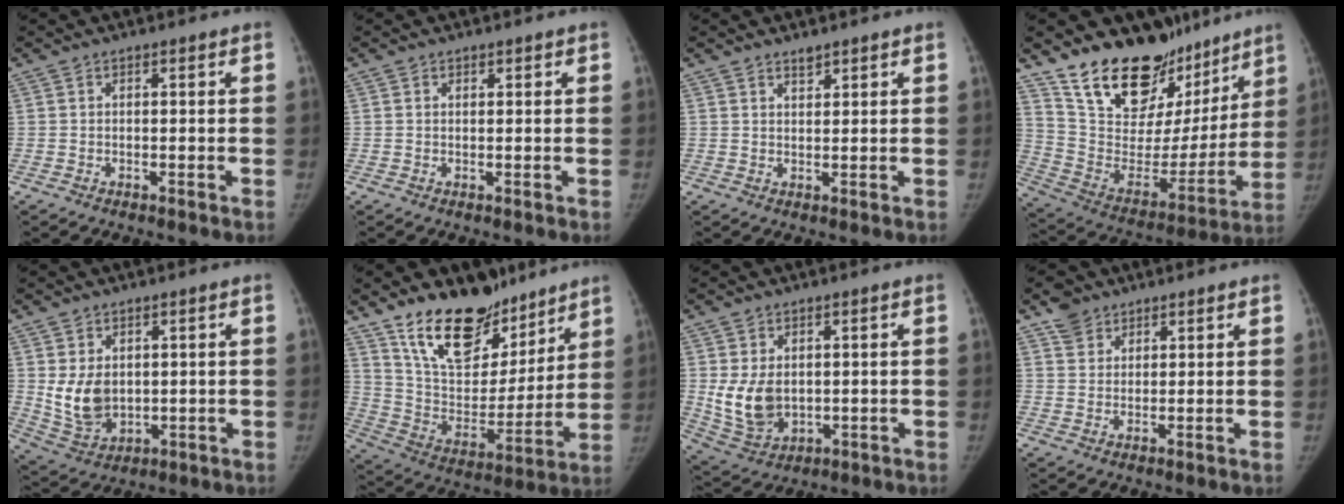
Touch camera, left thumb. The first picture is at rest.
{"total": 0.7, "force": [0.5, 0.4, 0.2], "torque": [0.003, -0.003, 0.006]}
{"total": 1.9, "force": [1.6, 0.7, 0.7], "torque": [-0.004, -0.013, 0.028]}
{"total": 25.6, "force": [19.4, 13.1, 10.4], "torque": [-0.125, -0.101, 0.314]}
{"total": 8.6, "force": [1.3, 6.2, 5.8], "torque": [-0.090, -0.018, 0.047]}
{"total": 22.4, "force": [16.0, 11.3, 10.9], "torque": [-0.139, -0.085, 0.277]}
{"total": 8.8, "force": [0.8, 6.1, 6.2], "torque": [-0.103, -0.017, 0.037]}
{"total": 4.4, "force": [3.1, 3.0, 0.8], "torque": [0.004, -0.015, 0.057]}